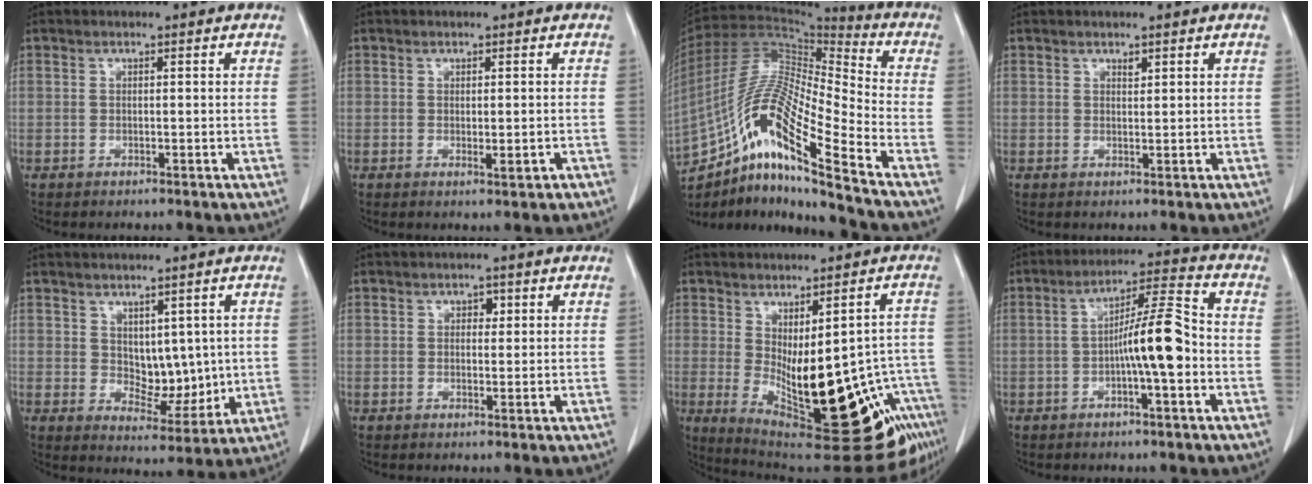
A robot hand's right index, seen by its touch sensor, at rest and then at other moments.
{"total": 1.8, "force": [-0.6, 0.4, 1.7], "torque": [-0.024, -0.006, -0.004]}
{"total": 18.7, "force": [-12.2, 0.7, 14.2], "torque": [-0.289, -0.009, -0.221]}
{"total": 1.5, "force": [1.0, 0.8, 0.7], "torque": [-0.008, -0.005, 0.017]}
{"total": 6.8, "force": [1.1, 4.1, 5.3], "torque": [-0.072, -0.005, 0.034]}
{"total": 1.4, "force": [0.6, 1.0, 0.9], "torque": [-0.010, -0.002, 0.007]}
{"total": 22.2, "force": [-9.0, 6.0, 19.3], "torque": [-0.204, -0.017, -0.107]}
{"total": 9.2, "force": [-1.8, 0.7, 9.0], "torque": [-0.153, 0.020, -0.035]}